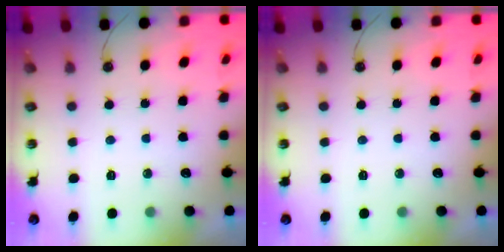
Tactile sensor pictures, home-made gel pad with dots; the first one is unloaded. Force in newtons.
{"total": 0.0}